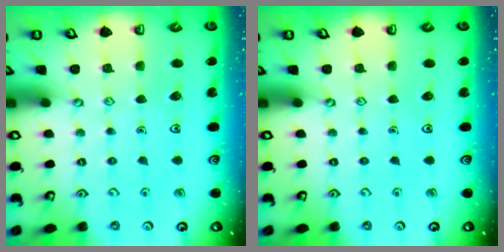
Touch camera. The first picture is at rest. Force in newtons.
{"total": 0.0}